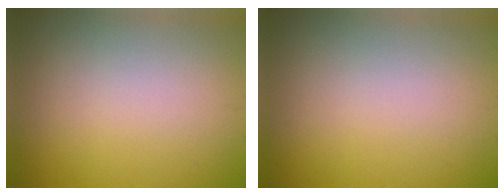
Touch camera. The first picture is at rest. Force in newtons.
{"total": 0.0}